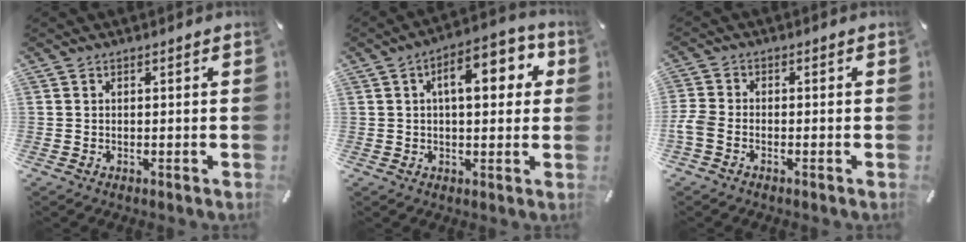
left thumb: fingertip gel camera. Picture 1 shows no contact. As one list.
[{"total": 10.8, "force": [3.1, 5.1, 9.0], "torque": [-0.126, -0.003, 0.044]}, {"total": 3.2, "force": [-1.7, 1.8, 2.0], "torque": [-0.045, 0.004, -0.033]}]